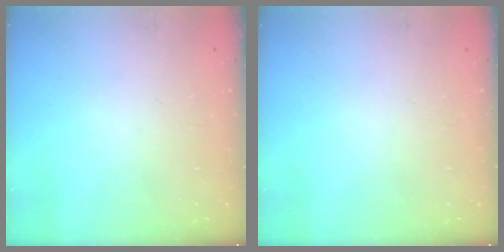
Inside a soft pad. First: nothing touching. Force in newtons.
{"total": 0.0}